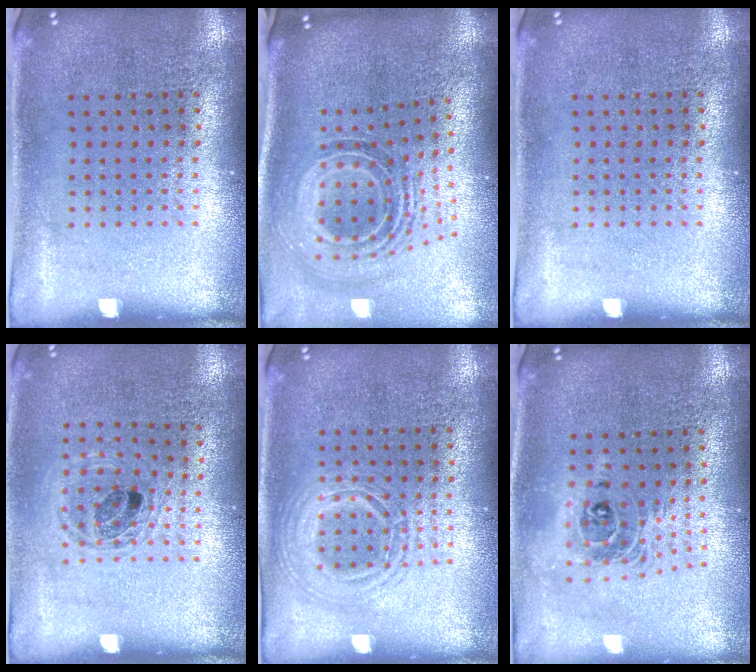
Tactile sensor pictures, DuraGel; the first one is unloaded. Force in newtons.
{"total": 1.9, "press": 1.4, "slide": 1.2}
{"total": 0.0}
{"total": 1.0, "press": 0.9, "slide": 0.2}
{"total": 1.3, "press": 1.3, "slide": 0.1}
{"total": 1.8, "press": 1.4, "slide": 1.1}